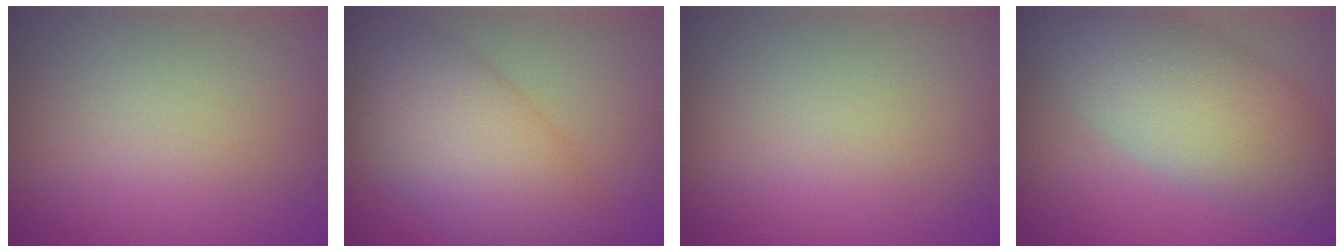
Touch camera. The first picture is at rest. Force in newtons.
{"total": 8.2, "press": 8.2, "slide": 0.2}
{"total": 0.0}
{"total": 7.7, "press": 7.7, "slide": 0.4}